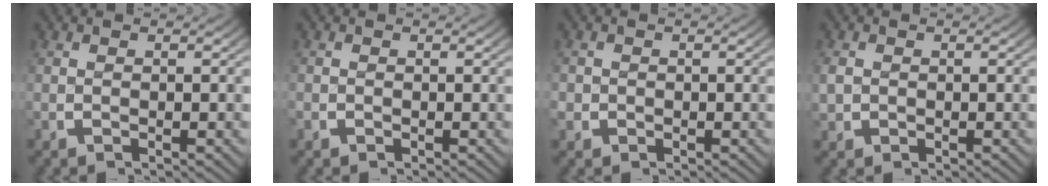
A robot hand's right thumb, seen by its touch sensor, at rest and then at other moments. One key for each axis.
{"total": 0.9, "fx": -0.4, "fy": 0.4, "fz": -0.7, "tx": 0.012, "ty": -0.013, "tz": -0.005}
{"total": 1.6, "fx": -0.5, "fy": 1.5, "fz": -0.2, "tx": -0.004, "ty": -0.015, "tz": -0.006}
{"total": 1.4, "fx": 0.0, "fy": 1.4, "fz": 0.1, "tx": -0.011, "ty": -0.010, "tz": 0.007}